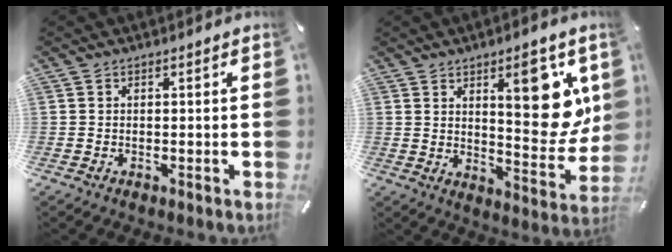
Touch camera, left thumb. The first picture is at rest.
{"total": 16.7, "force": [6.9, 6.6, 13.7], "torque": [-0.159, -0.042, 0.103]}